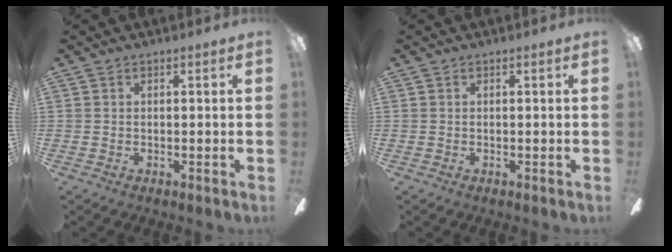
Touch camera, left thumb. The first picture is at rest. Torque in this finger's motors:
{"motor_torque": [-0.01, 0.01, -0.02, 0.02, 0.00]}